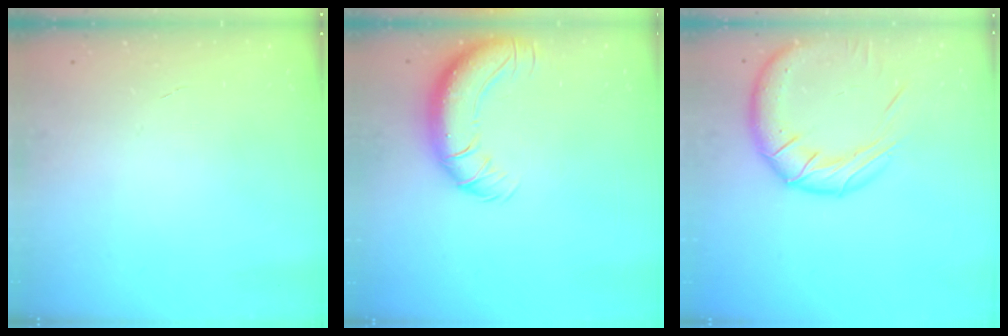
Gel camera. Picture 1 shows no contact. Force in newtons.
{"total": 12.0, "press": 11.7, "slide": 2.8}
{"total": 15.2, "press": 15.0, "slide": 2.2}